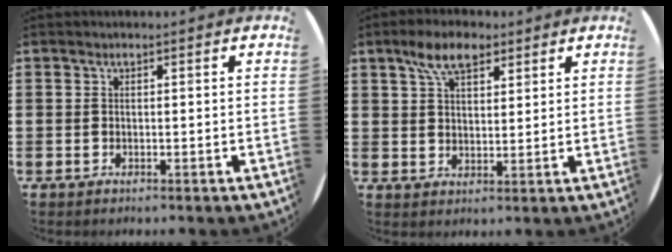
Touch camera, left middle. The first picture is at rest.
{"total": 6.3, "force": [4.3, 3.0, 3.5], "torque": [-0.064, -0.002, 0.076]}